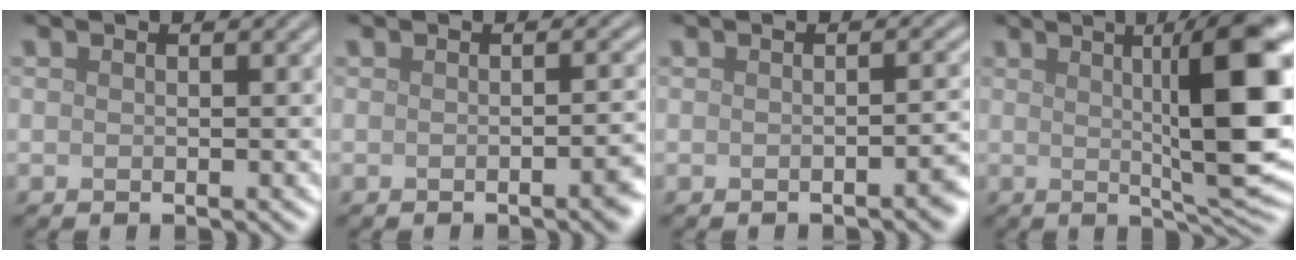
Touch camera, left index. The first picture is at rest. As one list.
[{"total": 2.3, "force": [-0.9, 0.5, 2.0], "torque": [-0.020, 0.000, -0.014]}, {"total": 1.7, "force": [-1.0, 0.4, 1.3], "torque": [-0.015, 0.002, -0.013]}, {"total": 11.6, "force": [1.7, 2.2, 11.3], "torque": [-0.134, 0.000, 0.029]}]